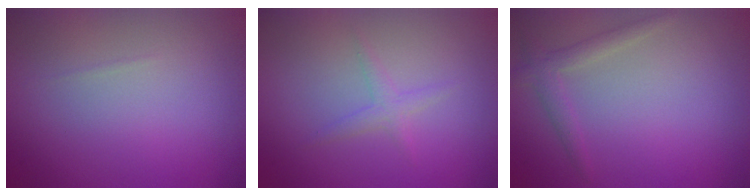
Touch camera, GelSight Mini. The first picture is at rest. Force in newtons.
{"total": 1.3, "press": 1.3, "slide": 0.0}
{"total": 1.8, "press": 1.8, "slide": 0.1}